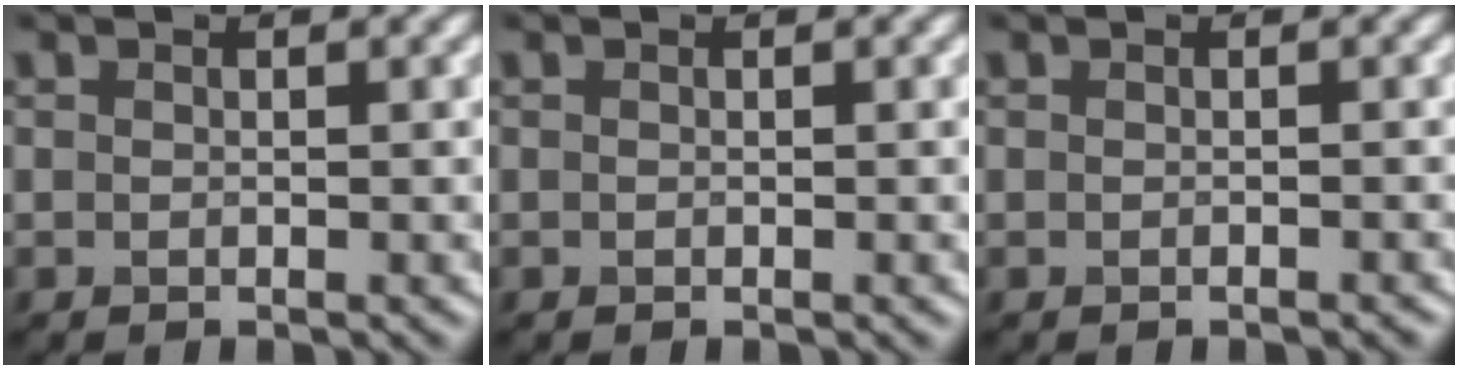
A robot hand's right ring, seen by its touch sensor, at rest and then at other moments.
{"total": 0.0}
{"total": 0.5, "force": [-0.4, 0.1, 0.3], "torque": [-0.002, 0.001, -0.006]}